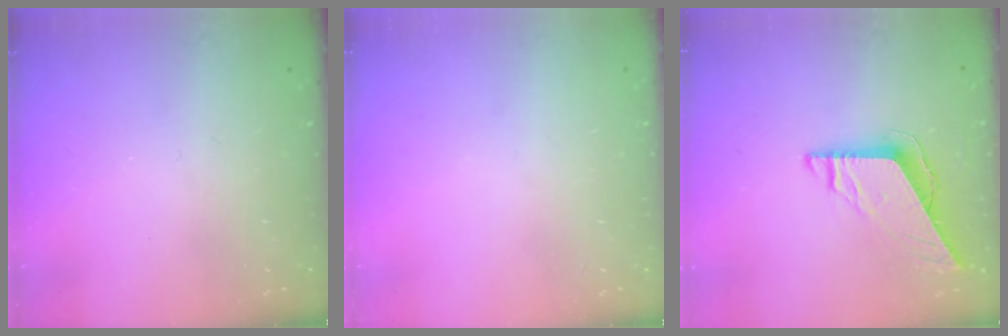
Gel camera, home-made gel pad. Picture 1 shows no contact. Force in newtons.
{"total": 0.0}
{"total": 9.5, "press": 9.4, "slide": 0.9}